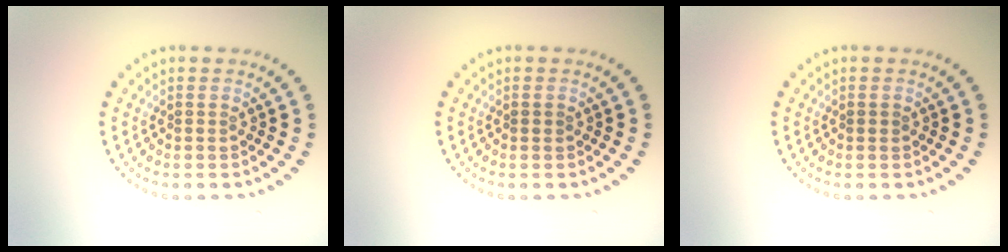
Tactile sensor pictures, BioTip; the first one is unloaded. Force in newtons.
{"total": 0.6, "press": 0.6, "slide": 0.1}
{"total": 0.6, "press": 0.6, "slide": 0.1}